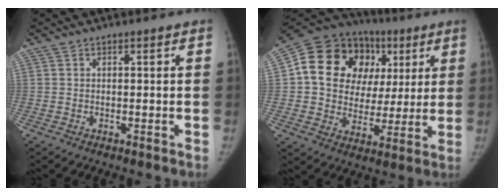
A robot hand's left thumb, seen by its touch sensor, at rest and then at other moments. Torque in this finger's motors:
{"motor_torque": [-0.19, 1.17, 1.68, -0.93, 0.27]}